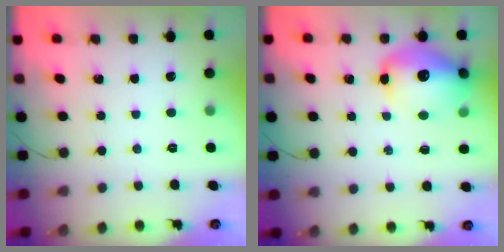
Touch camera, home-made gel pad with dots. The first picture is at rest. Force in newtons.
{"total": 14.5, "press": 13.9, "slide": 4.2}